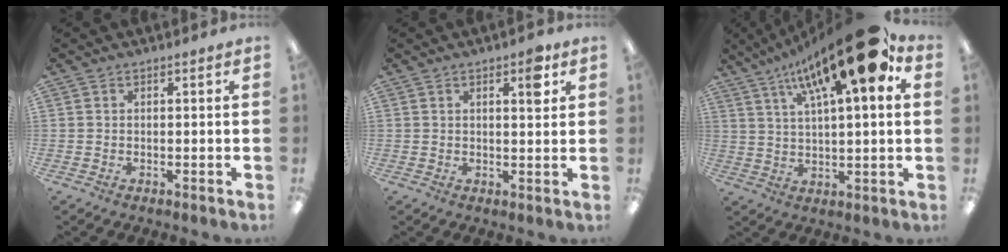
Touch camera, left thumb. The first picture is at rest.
{"total": 5.1, "force": [2.6, 1.8, 4.0], "torque": [-0.044, -0.010, 0.034]}
{"total": 21.7, "force": [12.2, 5.7, 17.0], "torque": [-0.261, -0.062, 0.189]}